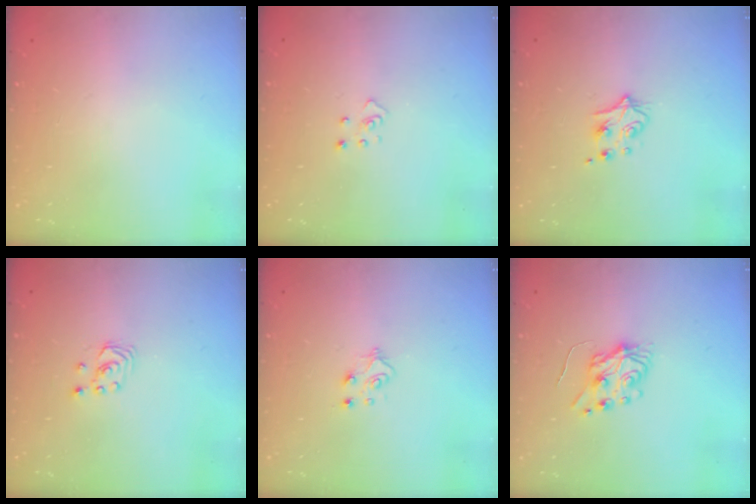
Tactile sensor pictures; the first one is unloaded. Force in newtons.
{"total": 2.5, "press": 2.4, "slide": 0.3}
{"total": 5.0, "press": 4.9, "slide": 0.6}
{"total": 1.9, "press": 1.9, "slide": 0.2}
{"total": 6.1, "press": 6.1, "slide": 0.7}
{"total": 6.0, "press": 6.0, "slide": 0.6}